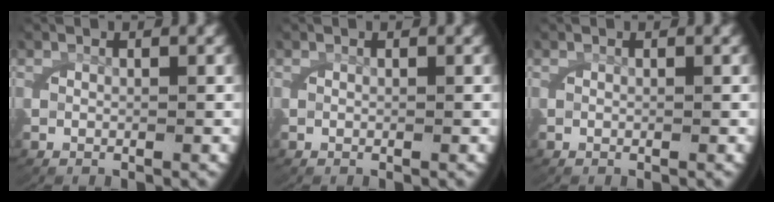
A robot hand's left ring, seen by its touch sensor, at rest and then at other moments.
{"total": 0.0}
{"total": 0.0}